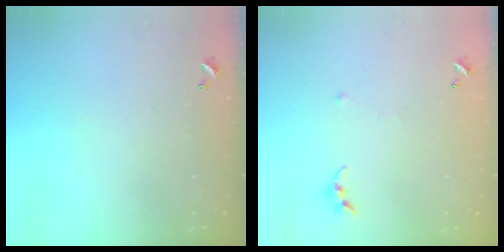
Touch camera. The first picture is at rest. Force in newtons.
{"total": 5.4, "press": 5.4, "slide": 0.6}